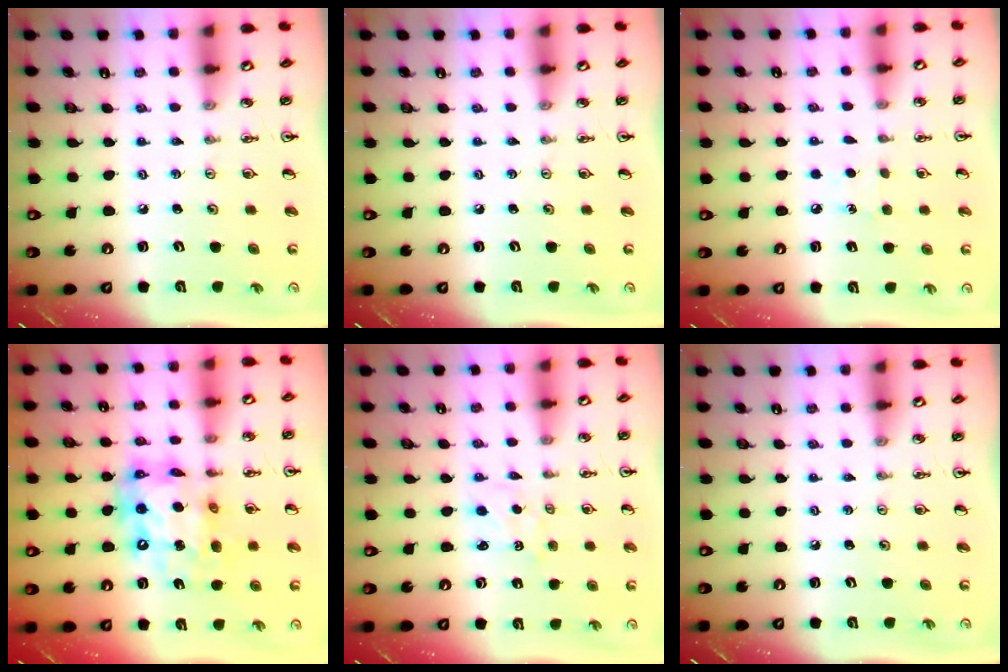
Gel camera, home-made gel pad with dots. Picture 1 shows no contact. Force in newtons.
{"total": 0.0}
{"total": 5.7, "press": 5.7, "slide": 0.6}
{"total": 15.9, "press": 15.8, "slide": 1.7}
{"total": 1.2, "press": 1.2, "slide": 0.2}
{"total": 0.0}